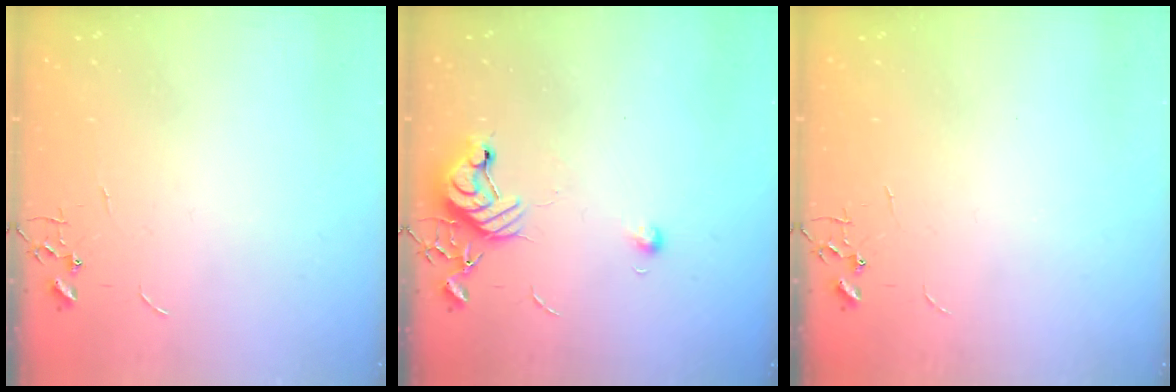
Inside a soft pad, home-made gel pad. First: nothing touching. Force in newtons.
{"total": 10.3, "press": 10.2, "slide": 1.2}
{"total": 0.0}